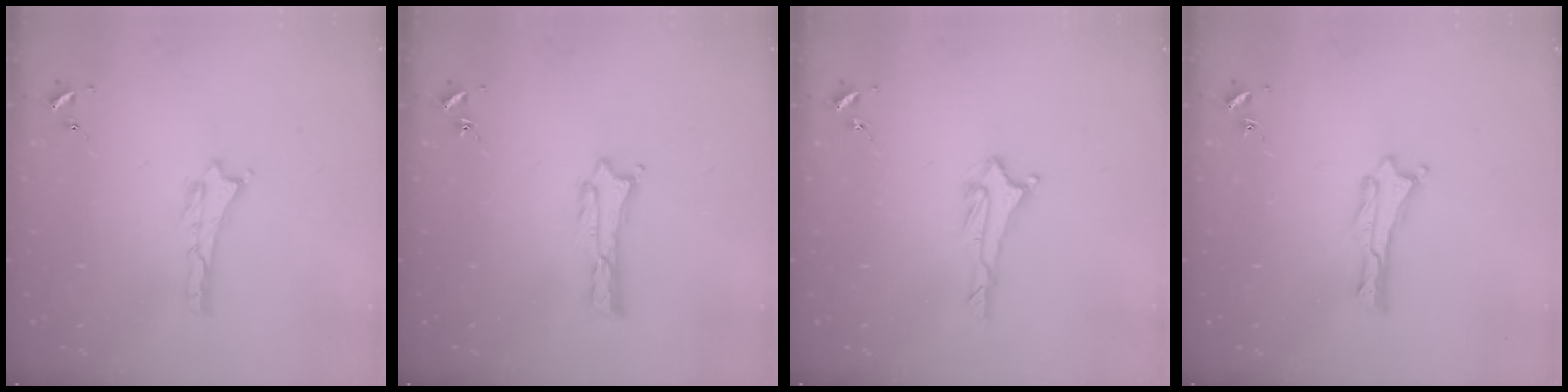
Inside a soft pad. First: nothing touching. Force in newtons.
{"total": 0.0}
{"total": 1.7, "press": 1.6, "slide": 0.6}
{"total": 0.0}